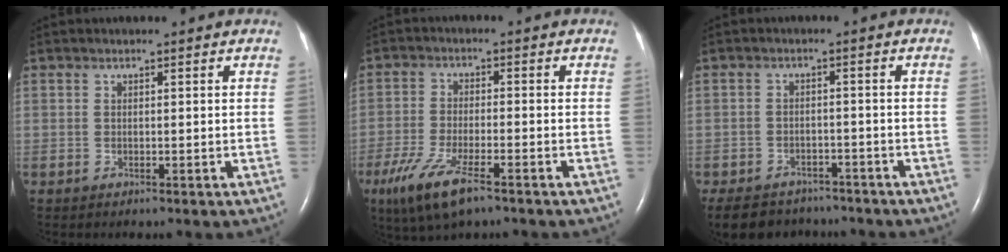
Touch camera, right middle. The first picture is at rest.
{"total": 9.1, "force": [-5.6, 2.0, 6.9], "torque": [-0.144, -0.022, -0.098]}
{"total": 11.3, "force": [-9.2, 5.8, 3.1], "torque": [-0.063, -0.001, -0.121]}